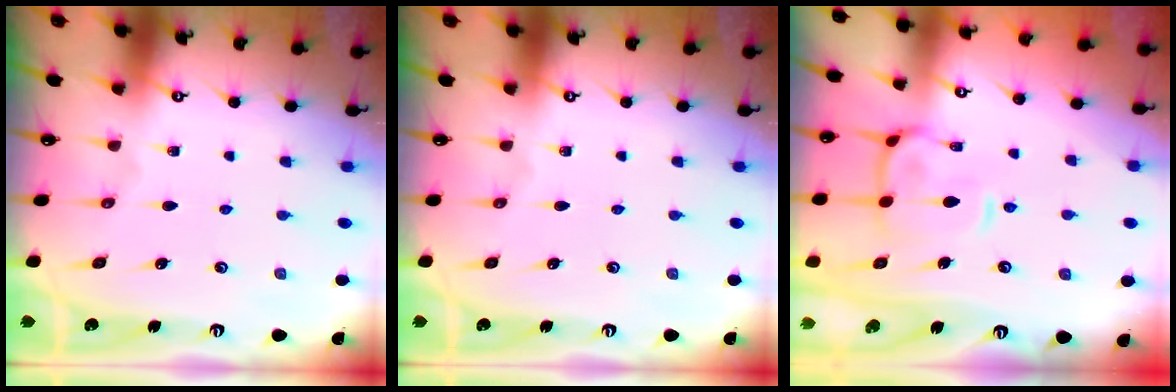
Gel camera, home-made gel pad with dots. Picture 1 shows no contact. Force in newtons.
{"total": 0.0}
{"total": 6.0, "press": 5.9, "slide": 1.4}